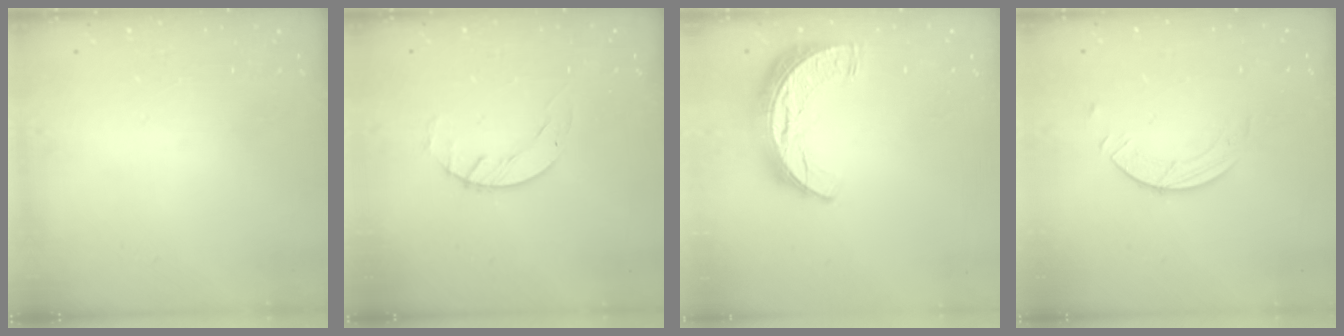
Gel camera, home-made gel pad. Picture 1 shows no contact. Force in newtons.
{"total": 1.7, "press": 1.7, "slide": 0.3}
{"total": 11.3, "press": 11.2, "slide": 0.7}
{"total": 3.7, "press": 3.7, "slide": 0.4}